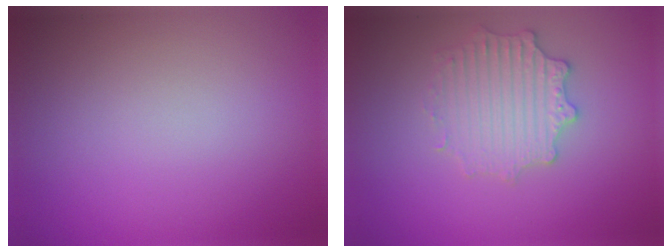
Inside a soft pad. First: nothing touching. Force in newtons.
{"total": 2.9, "press": 2.9, "slide": 0.2}